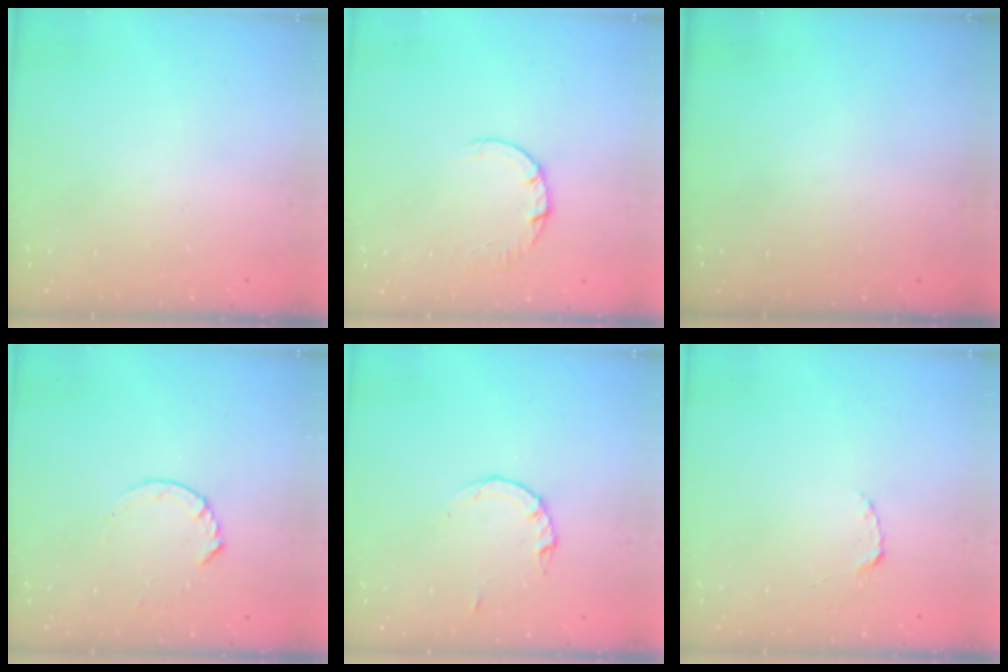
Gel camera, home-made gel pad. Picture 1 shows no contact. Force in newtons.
{"total": 2.7, "press": 2.7, "slide": 0.4}
{"total": 0.0}
{"total": 4.2, "press": 4.2, "slide": 0.5}
{"total": 2.8, "press": 2.8, "slide": 0.4}
{"total": 2.2, "press": 2.2, "slide": 0.3}